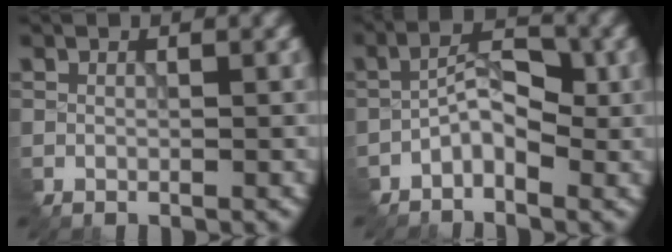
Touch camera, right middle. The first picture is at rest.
{"total": 3.4, "force": [-1.6, 1.6, 2.5], "torque": [-0.037, 0.011, -0.031]}